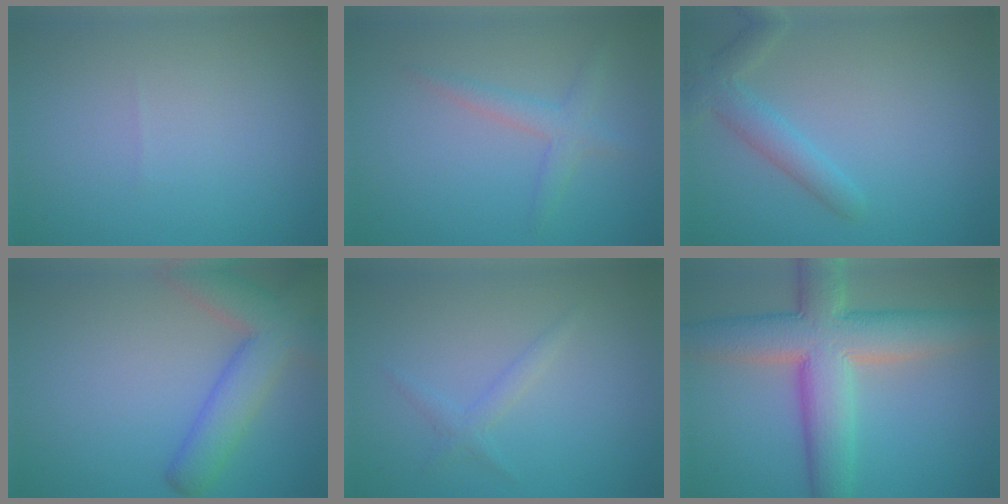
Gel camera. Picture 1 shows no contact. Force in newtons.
{"total": 2.1, "press": 2.1, "slide": 0.2}
{"total": 3.0, "press": 3.0, "slide": 0.2}
{"total": 6.1, "press": 6.1, "slide": 0.4}
{"total": 1.3, "press": 1.3, "slide": 0.0}
{"total": 9.8, "press": 9.8, "slide": 0.8}